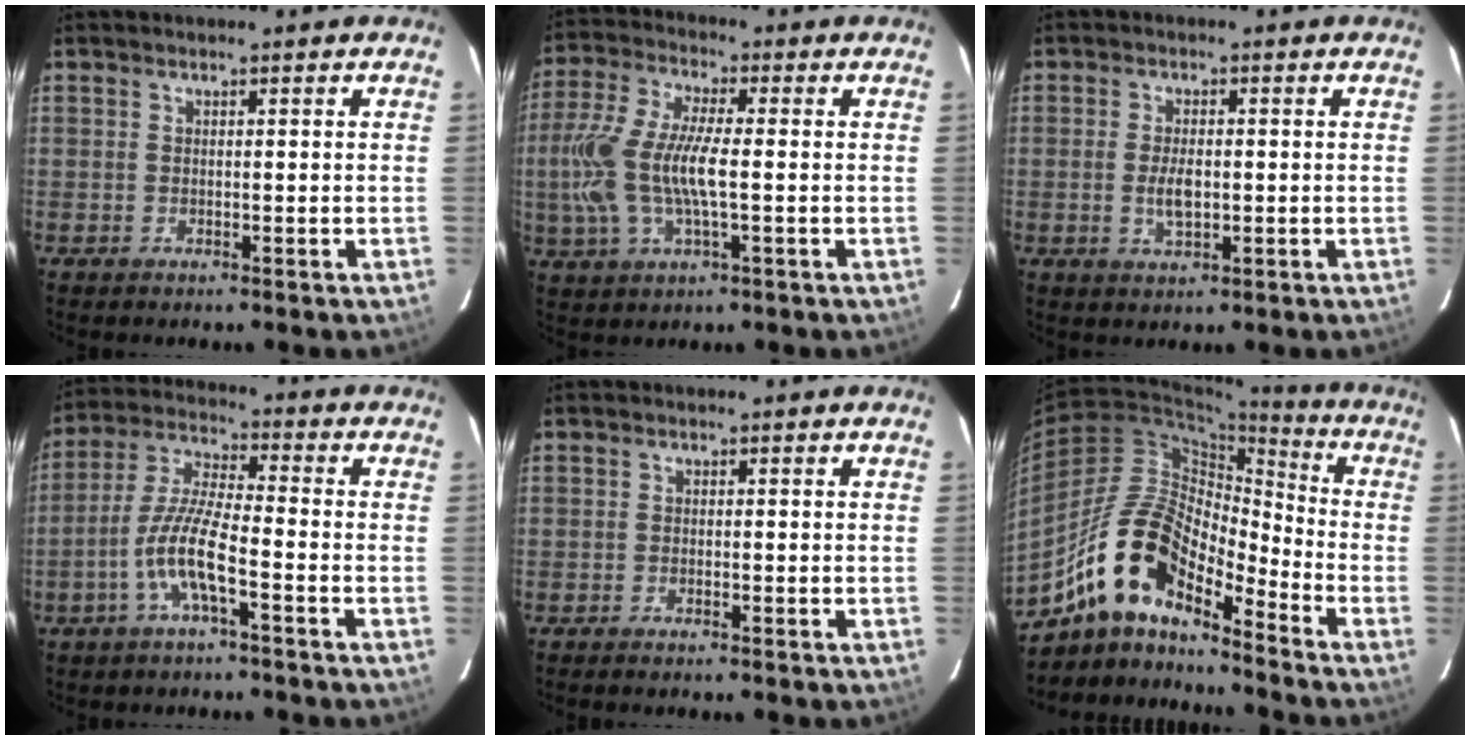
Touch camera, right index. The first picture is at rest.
{"total": 14.2, "force": [-1.3, 4.7, 13.4], "torque": [-0.285, 0.001, -0.027]}
{"total": 4.2, "force": [-0.6, 2.0, 3.6], "torque": [-0.071, -0.003, -0.009]}
{"total": 9.0, "force": [-4.1, 1.2, 7.9], "torque": [-0.173, 0.003, -0.079]}
{"total": 0.8, "force": [-0.7, 0.1, 0.3], "torque": [-0.008, -0.001, -0.014]}
{"total": 15.2, "force": [-11.6, 5.2, 8.3], "torque": [-0.148, 0.006, -0.233]}